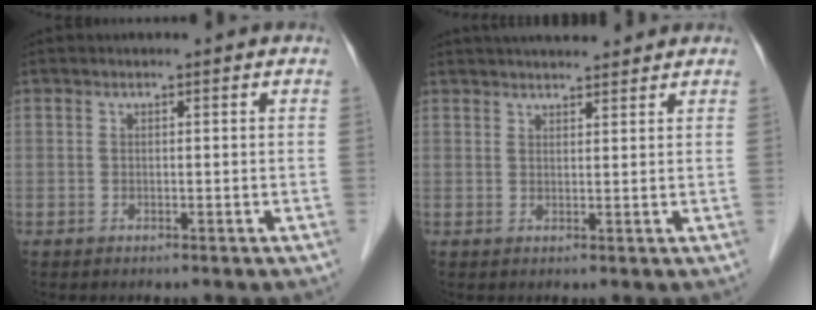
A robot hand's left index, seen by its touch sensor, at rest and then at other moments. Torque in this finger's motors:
{"motor_torque": [1.06, -1.08, 0.33, 0.10]}